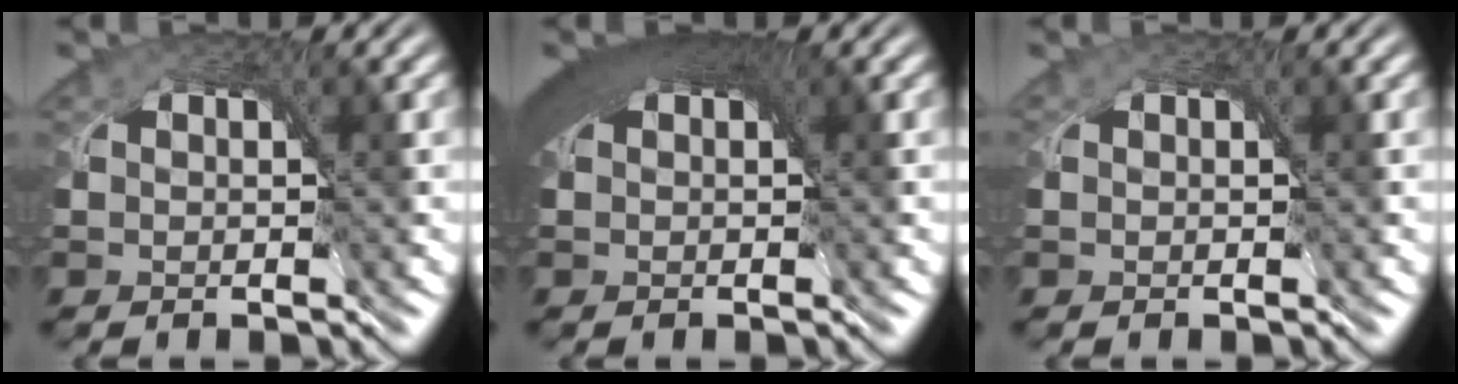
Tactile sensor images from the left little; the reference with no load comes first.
{"total": 7.1, "force": [3.0, 3.4, 5.5], "torque": [-0.086, 0.019, 0.033]}
{"total": 0.0}